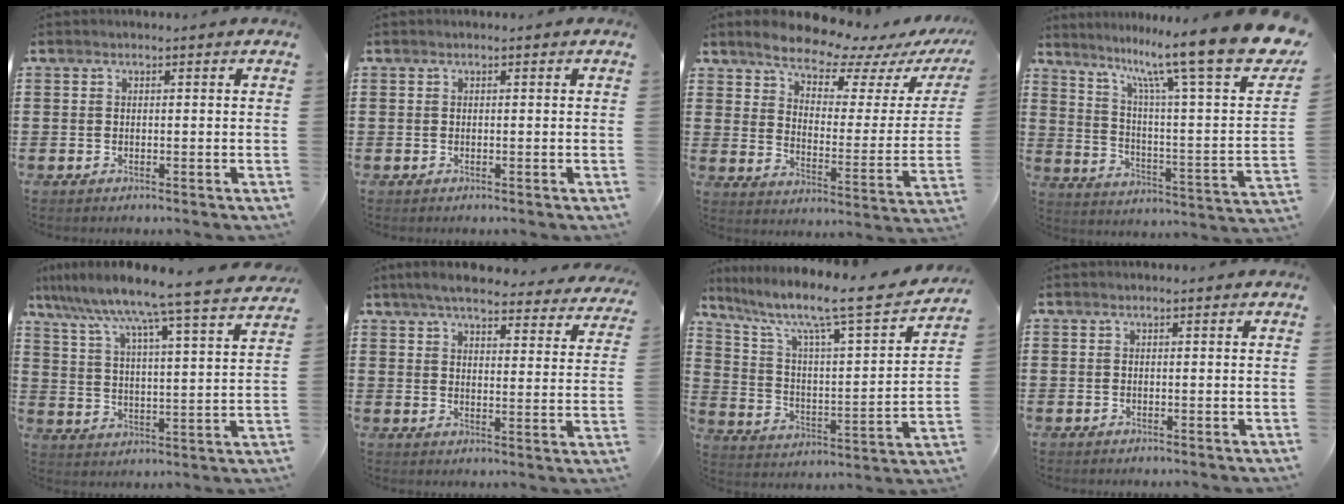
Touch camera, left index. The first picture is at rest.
{"total": 0.0}
{"total": 8.6, "force": [7.9, 1.7, 3.0], "torque": [-0.073, -0.057, 0.135]}
{"total": 15.9, "force": [11.8, 1.1, 10.6], "torque": [-0.207, -0.079, 0.188]}
{"total": 7.0, "force": [6.4, -1.1, 2.7], "torque": [-0.080, -0.058, 0.098]}
{"total": 5.6, "force": [5.1, 0.4, 2.4], "torque": [-0.065, -0.023, 0.088]}
{"total": 8.5, "force": [6.3, 0.9, 5.7], "torque": [-0.128, -0.050, 0.092]}
{"total": 0.0}